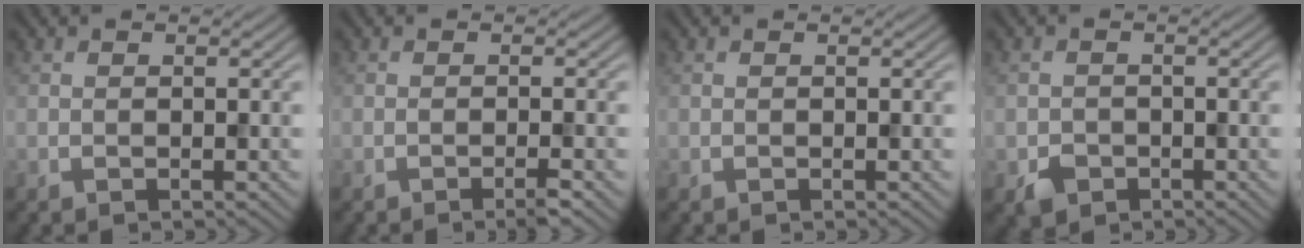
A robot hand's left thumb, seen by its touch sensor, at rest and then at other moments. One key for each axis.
{"total": 1.6, "fx": -0.9, "fy": 0.0, "fz": 1.4, "tx": -0.020, "ty": 0.006, "tz": -0.022}
{"total": 0.0}
{"total": 2.3, "fx": -1.3, "fy": 1.8, "fz": 0.7, "tx": -0.012, "ty": -0.008, "tz": -0.029}